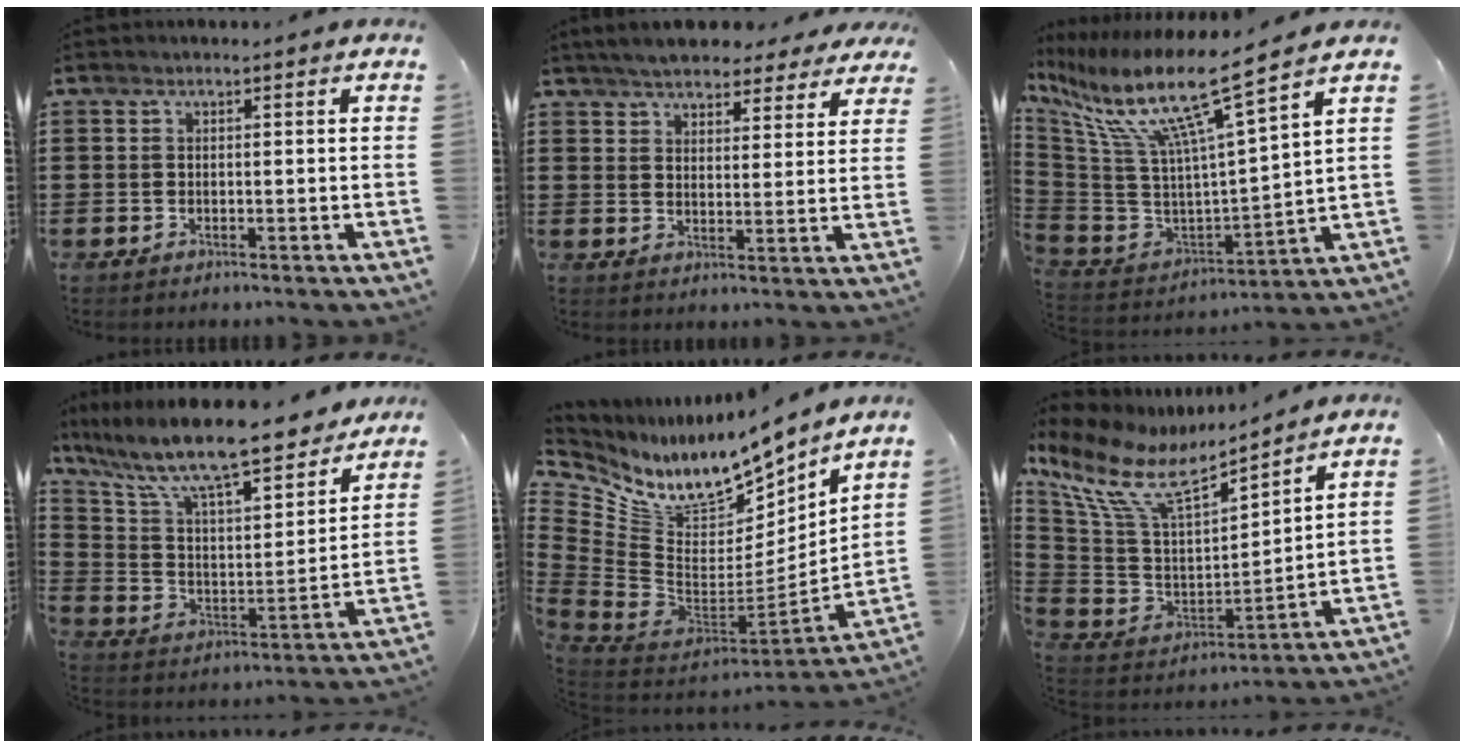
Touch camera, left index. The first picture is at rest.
{"total": 5.4, "force": [5.1, 1.1, 1.2], "torque": [-0.044, -0.010, 0.095]}
{"total": 13.2, "force": [8.2, 1.5, 10.3], "torque": [-0.226, -0.055, 0.130]}
{"total": 11.3, "force": [9.8, 1.0, 5.6], "torque": [-0.150, -0.069, 0.164]}
{"total": 10.2, "force": [8.4, 4.0, 4.0], "torque": [-0.110, -0.084, 0.147]}
{"total": 10.1, "force": [6.5, 3.7, 6.8], "torque": [-0.164, -0.046, 0.110]}